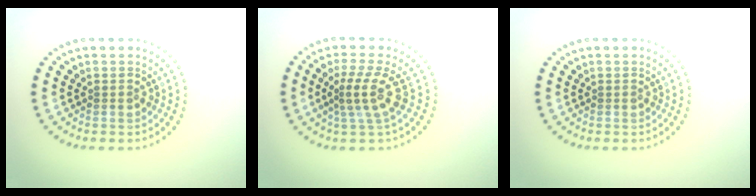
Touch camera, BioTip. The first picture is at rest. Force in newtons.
{"total": 3.0, "press": 2.2, "slide": 2.1}
{"total": 0.0}